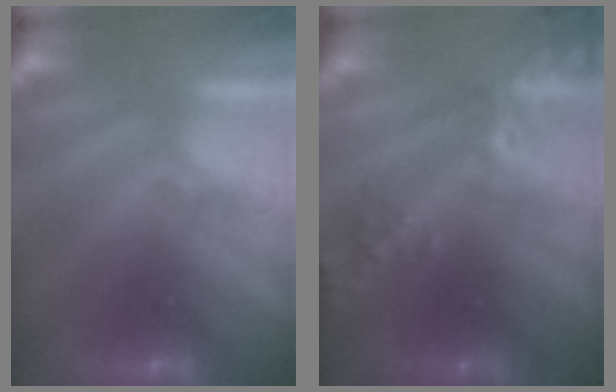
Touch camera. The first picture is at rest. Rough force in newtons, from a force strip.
{"total": 5.8}